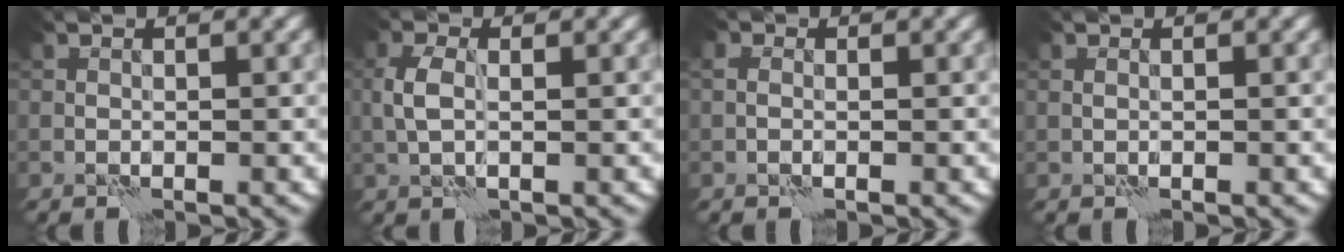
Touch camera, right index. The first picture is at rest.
{"total": 2.1, "force": [0.2, 1.1, 1.8], "torque": [-0.046, 0.005, 0.001]}
{"total": 1.3, "force": [-0.1, 0.9, 0.9], "torque": [-0.015, 0.006, -0.011]}
{"total": 0.0}